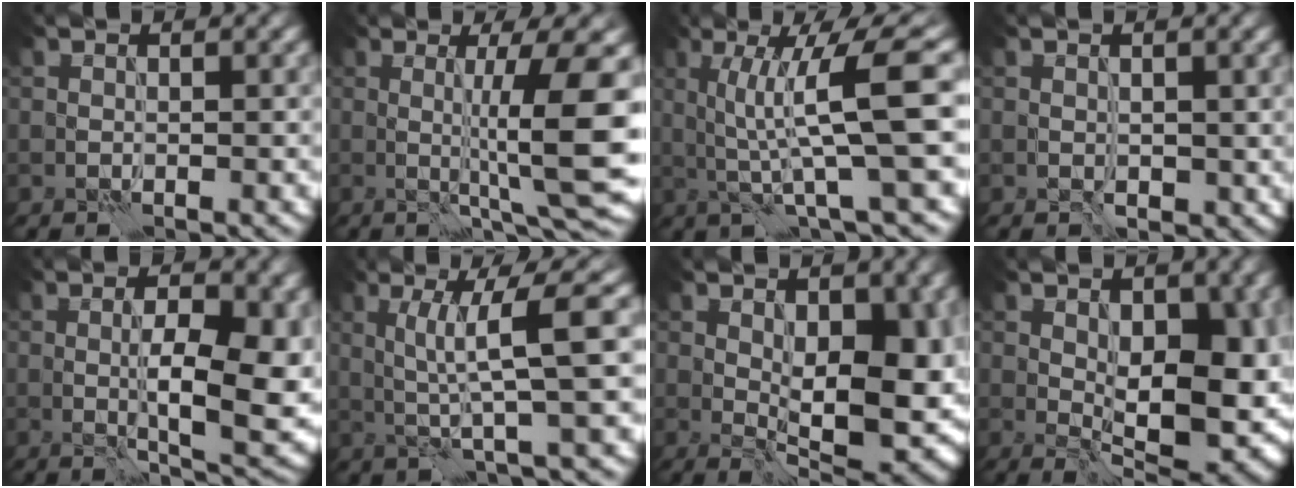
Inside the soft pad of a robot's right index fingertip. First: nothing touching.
{"total": 8.5, "force": [0.1, 0.8, 8.5], "torque": [-0.120, 0.001, 0.005]}
{"total": 7.9, "force": [0.8, 0.8, 7.8], "torque": [-0.117, 0.009, 0.015]}
{"total": 1.2, "force": [-0.1, 0.9, 0.9], "torque": [-0.011, -0.004, 0.000]}
{"total": 10.0, "force": [-0.4, 3.0, 9.6], "torque": [-0.129, -0.007, -0.004]}
{"total": 5.8, "force": [0.8, 0.1, 5.8], "torque": [-0.103, 0.012, 0.018]}
{"total": 10.4, "force": [0.0, 4.6, 9.3], "torque": [-0.143, -0.007, 0.002]}
{"total": 9.2, "force": [0.0, 4.3, 8.2], "torque": [-0.126, -0.006, 0.005]}